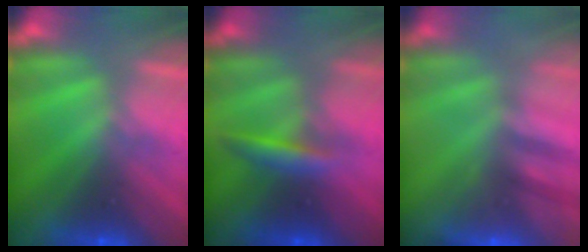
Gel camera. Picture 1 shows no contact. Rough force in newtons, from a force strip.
{"total": 2.8}
{"total": 2.4}